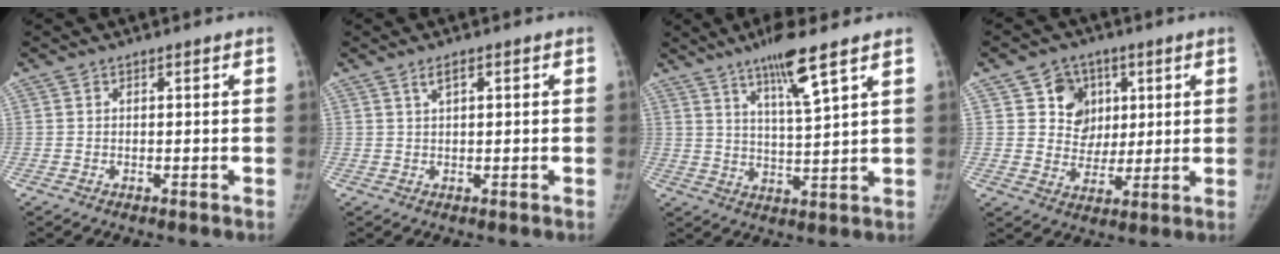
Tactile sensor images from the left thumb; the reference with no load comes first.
{"total": 2.3, "force": [0.9, 1.0, 1.8], "torque": [-0.030, 0.003, 0.017]}
{"total": 9.5, "force": [5.9, 0.7, 7.4], "torque": [-0.130, -0.036, 0.106]}
{"total": 9.3, "force": [3.4, 8.2, 2.8], "torque": [-0.001, -0.008, 0.057]}